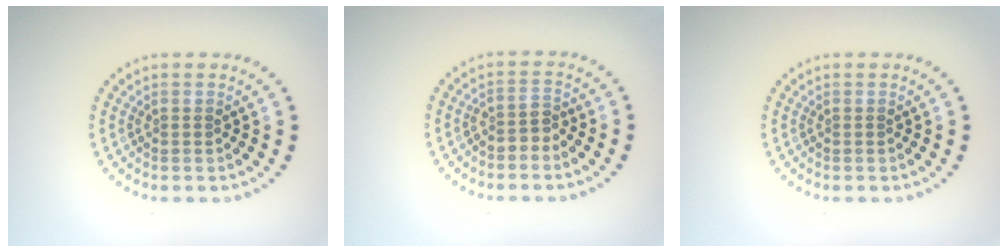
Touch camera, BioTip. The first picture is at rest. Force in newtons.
{"total": 1.5, "press": 1.3, "slide": 0.8}
{"total": 0.0}